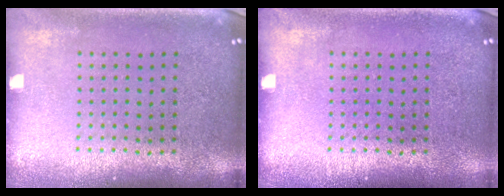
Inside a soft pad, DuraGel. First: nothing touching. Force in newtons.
{"total": 0.0}